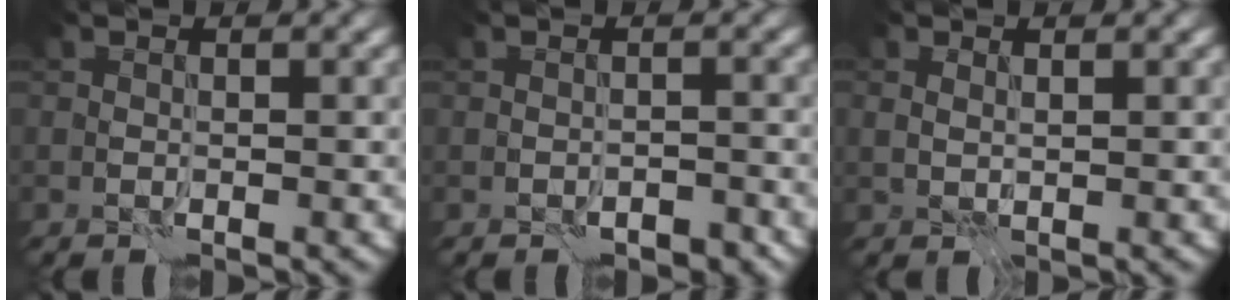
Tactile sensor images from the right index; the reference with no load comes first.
{"total": 2.0, "force": [-1.5, 1.0, 0.8], "torque": [-0.014, 0.008, -0.018]}
{"total": 0.8, "force": [0.7, 0.4, 0.2], "torque": [-0.005, -0.004, 0.014]}